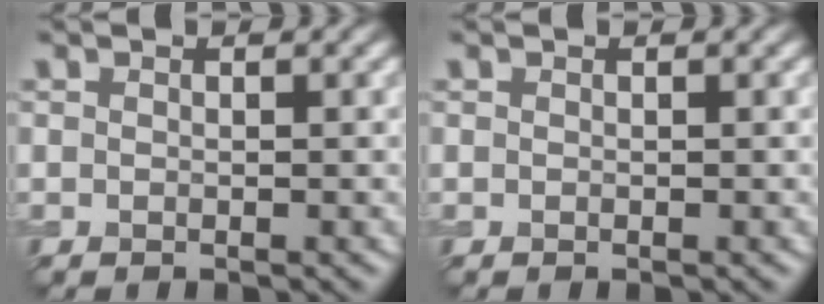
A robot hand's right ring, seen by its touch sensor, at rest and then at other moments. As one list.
[{"total": 0.0}]